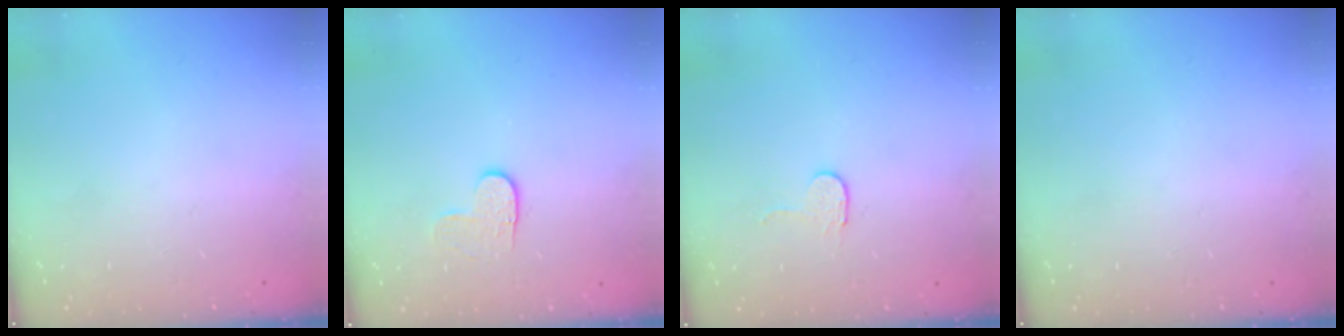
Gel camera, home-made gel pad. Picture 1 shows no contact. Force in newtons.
{"total": 3.6, "press": 3.6, "slide": 0.4}
{"total": 2.7, "press": 2.7, "slide": 0.2}
{"total": 0.0}